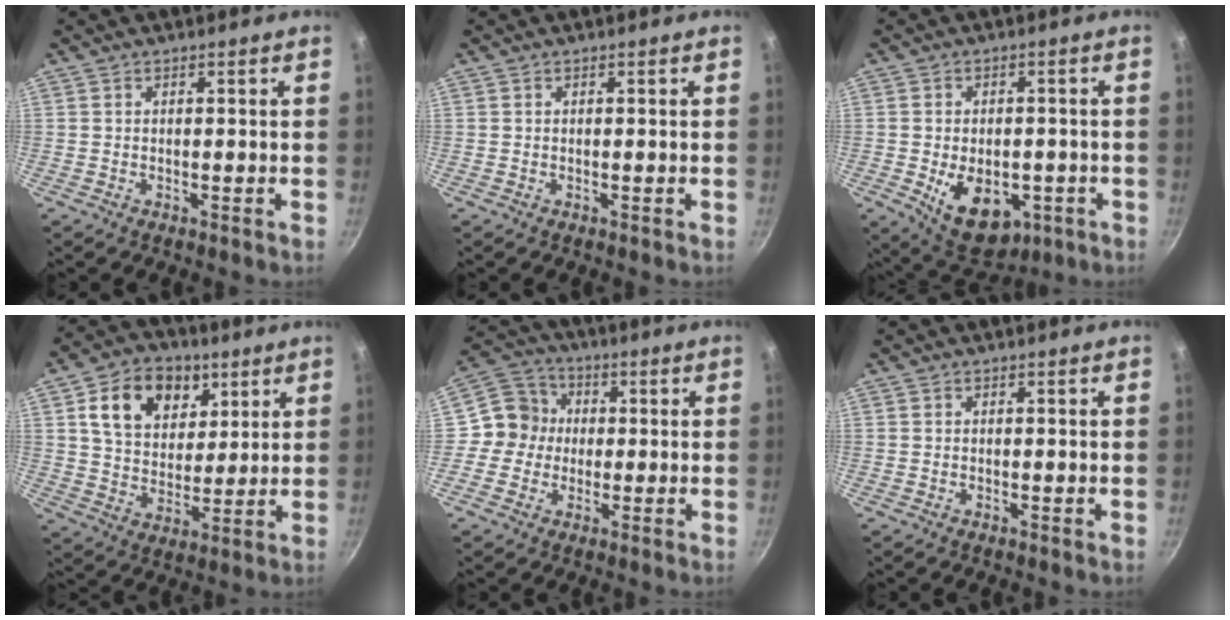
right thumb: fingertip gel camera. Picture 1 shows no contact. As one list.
[{"total": 0.0}, {"total": 12.4, "force": [-3.5, 8.1, 8.7], "torque": [-0.099, 0.001, -0.031]}, {"total": 15.2, "force": [6.2, 11.1, 8.4], "torque": [-0.107, -0.014, 0.099]}, {"total": 8.0, "force": [-0.2, 7.7, 2.2], "torque": [0.002, 0.022, -0.027]}, {"total": 0.0}]